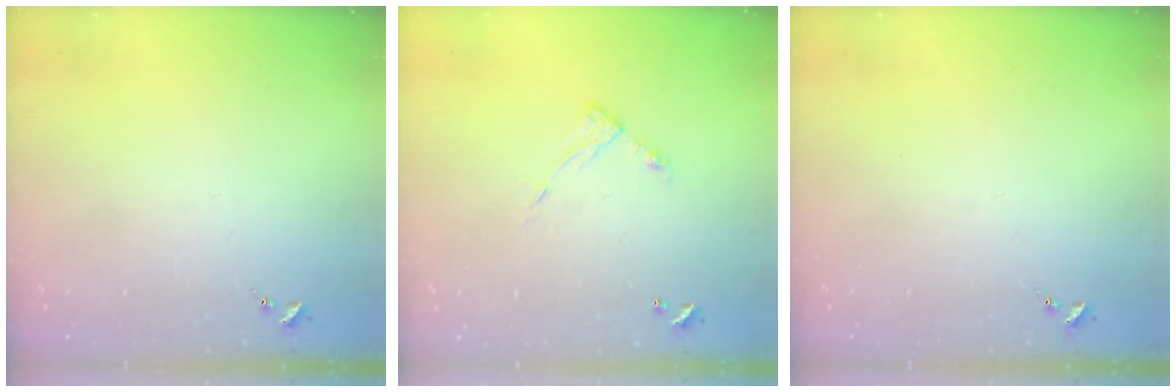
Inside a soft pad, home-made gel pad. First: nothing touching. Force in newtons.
{"total": 6.4, "press": 6.4, "slide": 0.6}
{"total": 0.0}